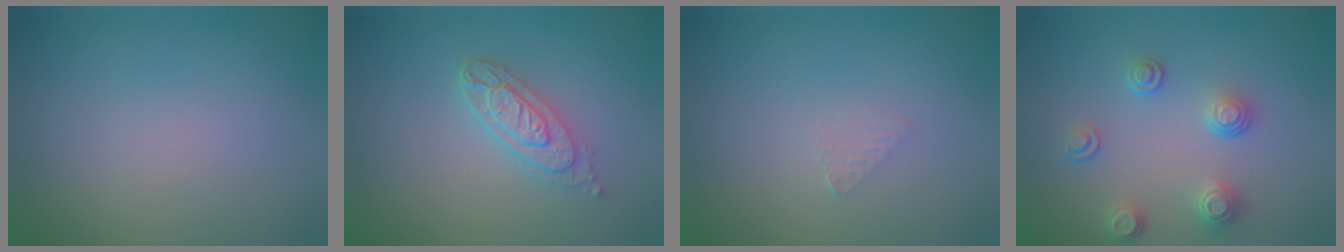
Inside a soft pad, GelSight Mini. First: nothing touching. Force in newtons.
{"total": 3.7, "press": 3.0, "slide": 2.2}
{"total": 0.8, "press": 0.8, "slide": 0.1}
{"total": 2.7, "press": 2.5, "slide": 0.9}